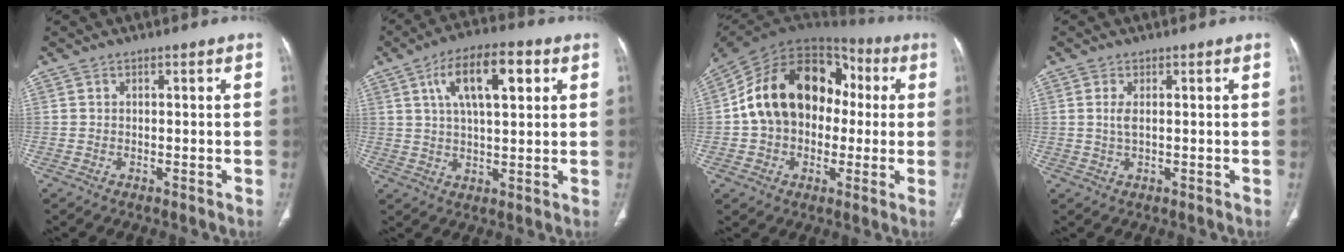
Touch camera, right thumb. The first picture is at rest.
{"total": 12.9, "force": [4.7, 5.3, 10.8], "torque": [-0.170, 0.003, 0.076]}
{"total": 21.7, "force": [1.5, 15.6, 14.9], "torque": [-0.235, 0.047, 0.020]}
{"total": 2.2, "force": [0.4, 0.8, 2.0], "torque": [-0.050, 0.000, 0.014]}